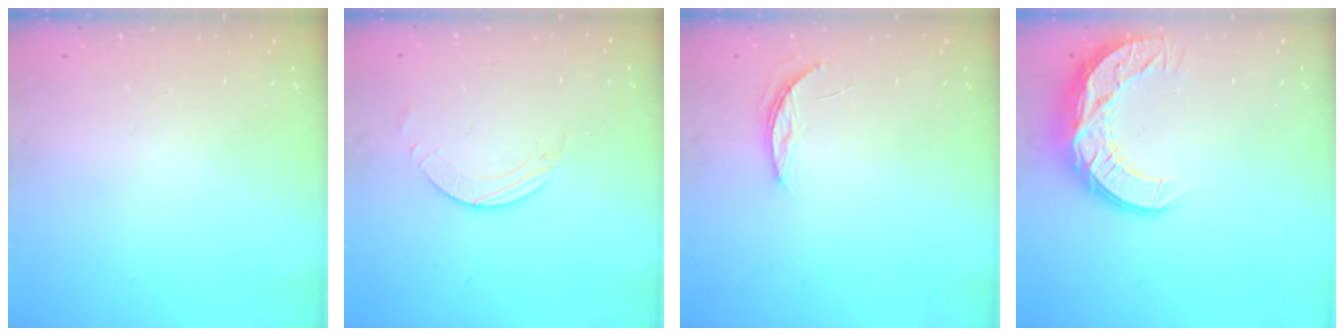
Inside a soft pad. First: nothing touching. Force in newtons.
{"total": 2.0, "press": 2.0, "slide": 0.2}
{"total": 3.9, "press": 3.9, "slide": 0.4}
{"total": 12.6, "press": 12.6, "slide": 0.7}